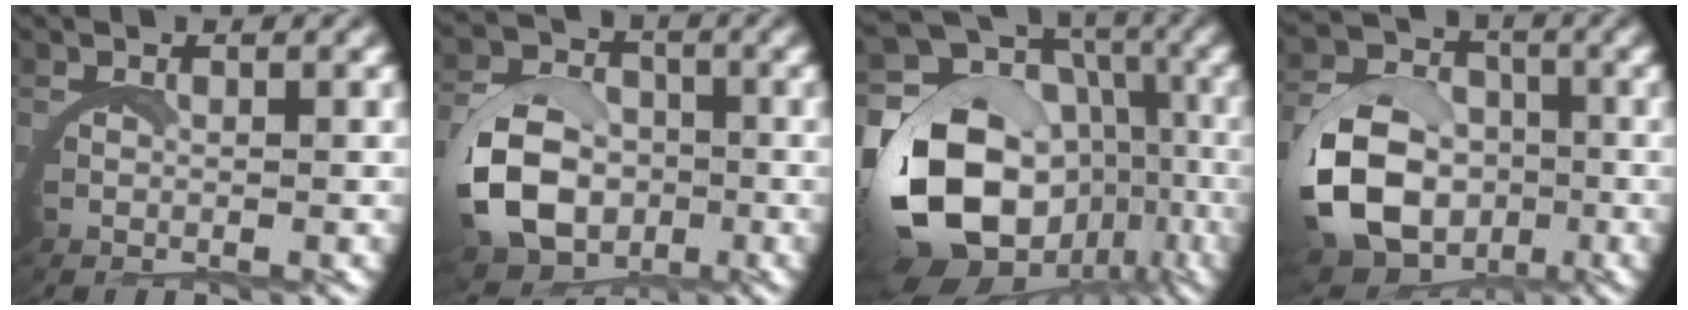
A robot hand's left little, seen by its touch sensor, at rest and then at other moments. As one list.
[{"total": 7.5, "force": [-1.9, 6.1, 3.9], "torque": [-0.083, -0.021, -0.035]}, {"total": 15.4, "force": [-2.2, 12.1, 9.3], "torque": [-0.178, -0.048, -0.028]}, {"total": 9.2, "force": [-2.6, 7.7, 4.4], "torque": [-0.109, -0.033, -0.045]}]